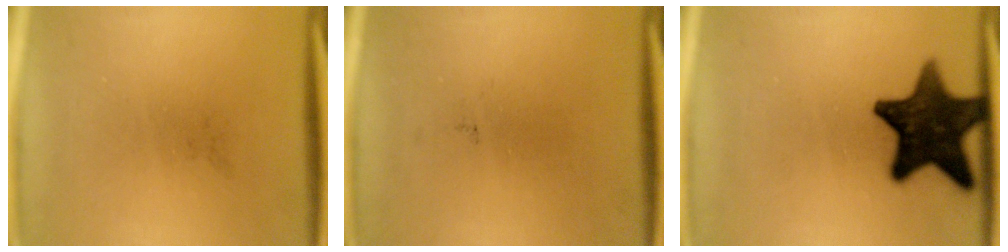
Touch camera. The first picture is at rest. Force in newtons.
{"total": 0.0}
{"total": 15.1}